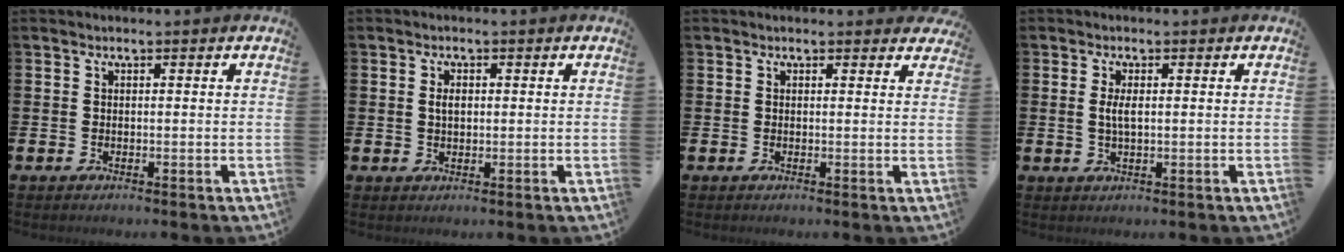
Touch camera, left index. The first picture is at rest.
{"total": 1.7, "force": [0.4, 1.0, 1.3], "torque": [-0.010, 0.001, 0.002]}
{"total": 1.0, "force": [0.8, 0.5, 0.2], "torque": [0.006, 0.004, 0.012]}
{"total": 2.3, "force": [0.3, 0.8, 2.1], "torque": [-0.041, 0.003, 0.003]}